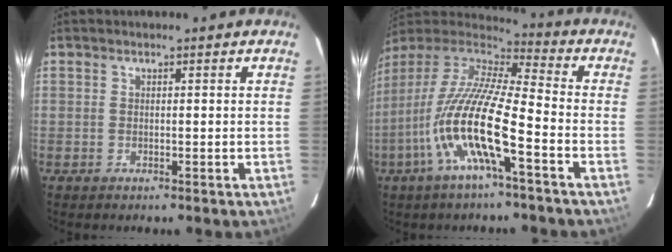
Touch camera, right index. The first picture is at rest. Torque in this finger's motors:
{"motor_torque": [1.51, -0.63, 1.05, 0.21]}